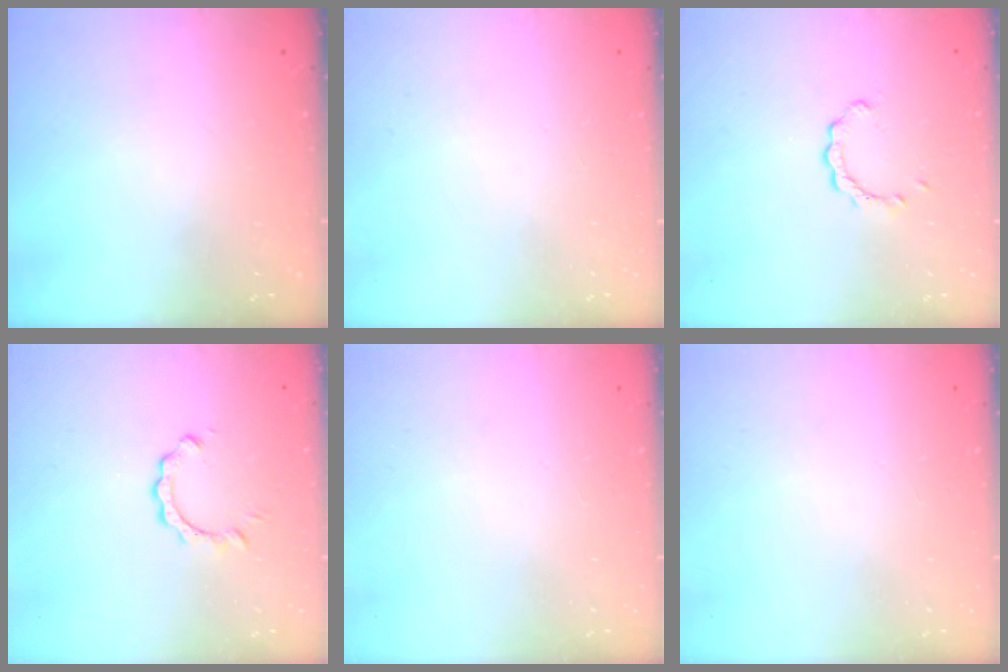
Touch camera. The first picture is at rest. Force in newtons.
{"total": 0.0}
{"total": 2.2, "press": 2.2, "slide": 0.1}
{"total": 2.8, "press": 2.8, "slide": 0.2}
{"total": 0.0}
{"total": 0.0}